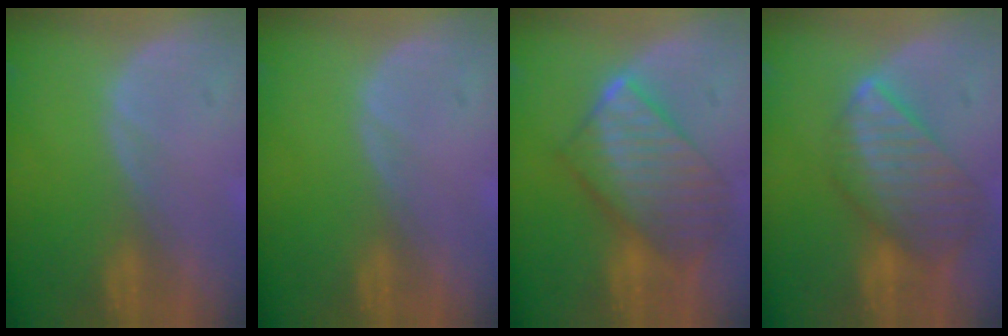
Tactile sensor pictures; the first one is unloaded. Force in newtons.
{"total": 0.0}
{"total": 10.2, "press": 10.1, "slide": 0.8}
{"total": 9.5, "press": 8.3, "slide": 4.6}